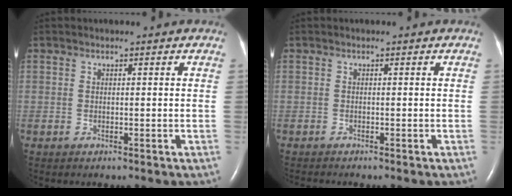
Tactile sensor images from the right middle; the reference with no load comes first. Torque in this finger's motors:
{"motor_torque": [0.59, -0.76, 0.05, 0.03]}